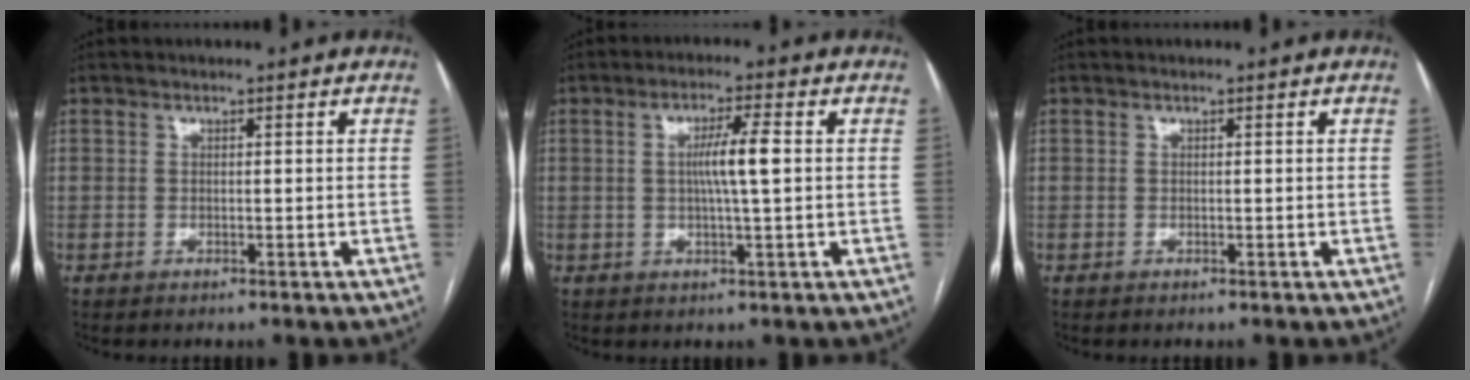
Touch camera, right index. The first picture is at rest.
{"total": 5.4, "force": [0.4, -0.2, 5.4], "torque": [-0.098, 0.001, 0.008]}
{"total": 0.0}